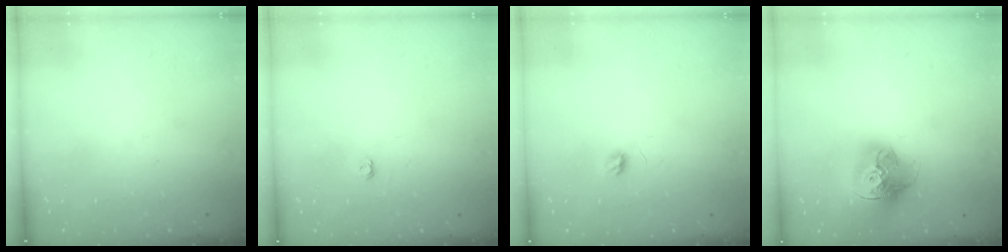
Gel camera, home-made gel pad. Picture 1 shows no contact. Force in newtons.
{"total": 2.9, "press": 2.9, "slide": 0.3}
{"total": 4.0, "press": 4.0, "slide": 0.4}
{"total": 16.9, "press": 16.8, "slide": 1.7}